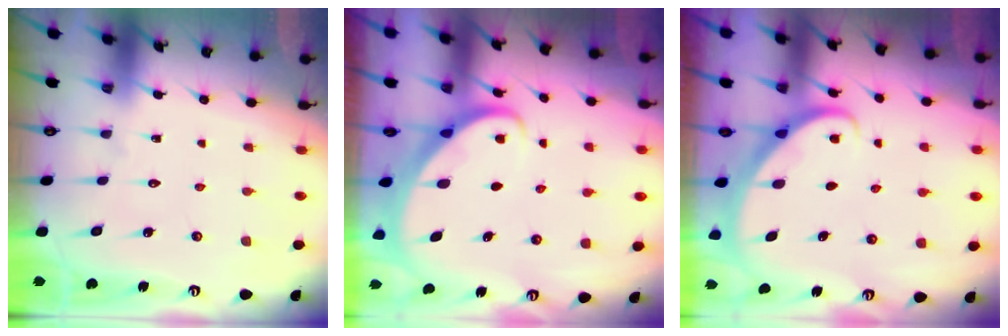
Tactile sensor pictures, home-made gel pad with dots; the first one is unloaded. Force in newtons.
{"total": 2.5, "press": 2.5, "slide": 0.3}
{"total": 2.9, "press": 2.9, "slide": 0.2}